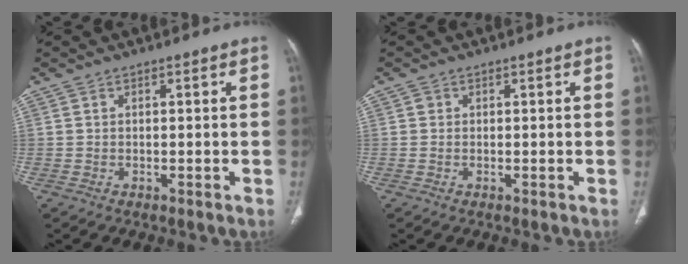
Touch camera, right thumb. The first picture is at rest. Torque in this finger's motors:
{"motor_torque": [0.14, 0.06, 0.18, 0.56, -0.05]}